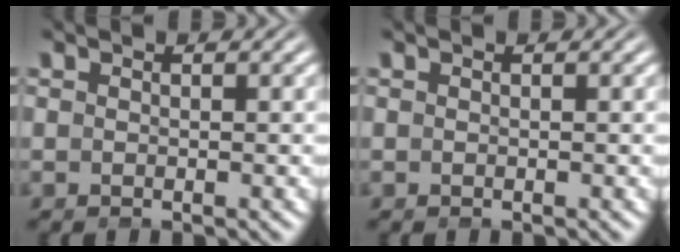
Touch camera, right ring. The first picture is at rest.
{"total": 0.0}